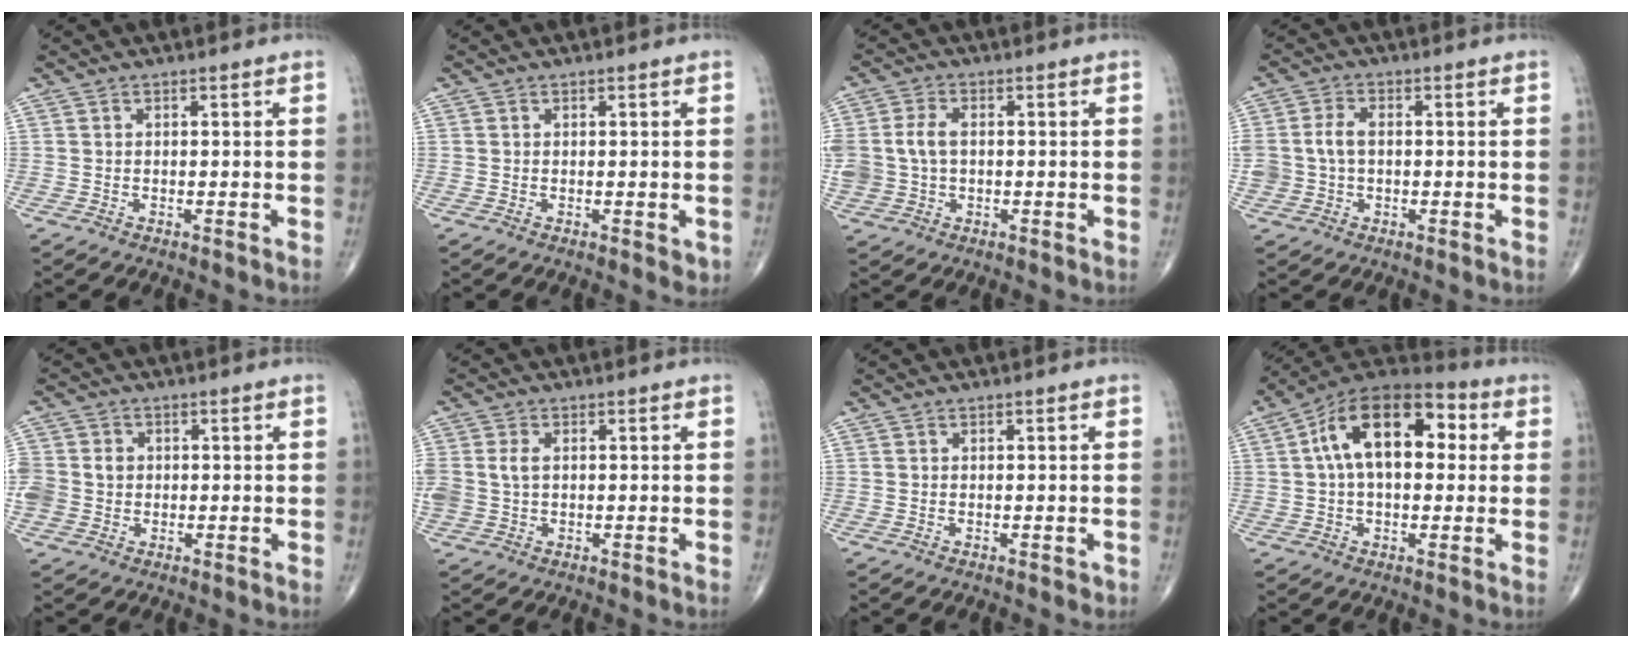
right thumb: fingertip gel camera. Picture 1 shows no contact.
{"total": 1.4, "force": [-0.2, 0.8, 1.1], "torque": [-0.008, -0.003, -0.003]}
{"total": 7.0, "force": [0.2, 4.9, 5.0], "torque": [-0.113, 0.013, 0.006]}
{"total": 5.5, "force": [0.0, 3.8, 3.9], "torque": [-0.087, 0.015, 0.001]}
{"total": 9.8, "force": [0.2, 8.8, 4.3], "torque": [-0.115, 0.023, 0.013]}
{"total": 4.4, "force": [0.4, 3.1, 3.1], "torque": [-0.078, 0.010, 0.012]}
{"total": 0.5, "force": [-0.1, 0.4, 0.3], "torque": [0.000, 0.000, -0.002]}
{"total": 17.2, "force": [3.2, 9.8, 13.8], "torque": [-0.206, 0.034, 0.042]}